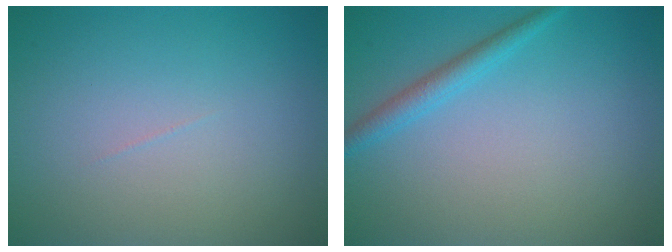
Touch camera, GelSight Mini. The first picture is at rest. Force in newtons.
{"total": 1.9, "press": 1.9, "slide": 0.1}